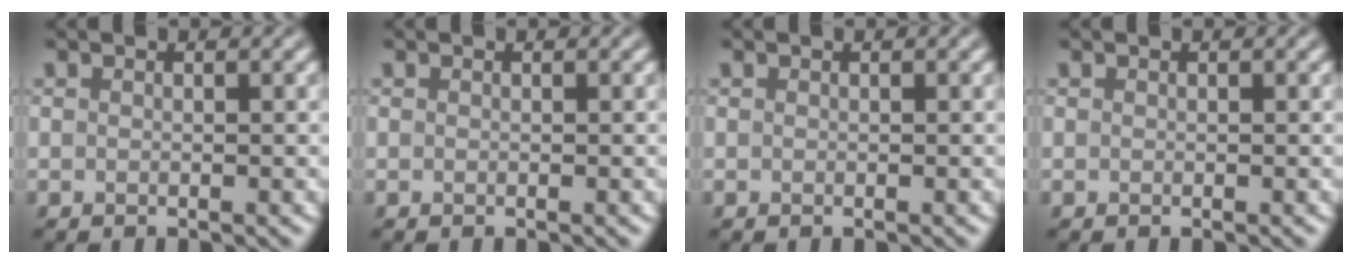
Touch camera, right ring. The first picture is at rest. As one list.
[{"total": 0.0}, {"total": 0.0}, {"total": 0.0}]